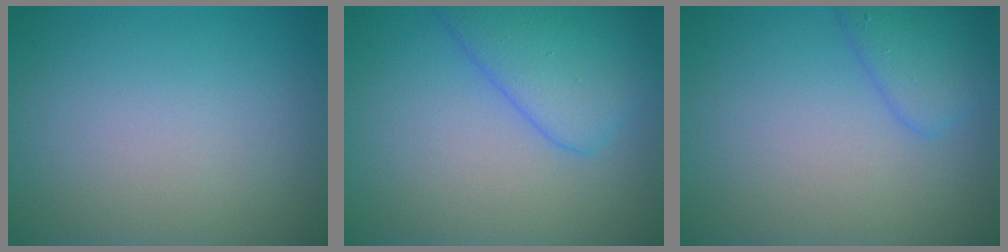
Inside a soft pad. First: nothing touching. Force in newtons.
{"total": 4.9, "press": 4.9, "slide": 0.4}
{"total": 1.8, "press": 1.8, "slide": 0.1}